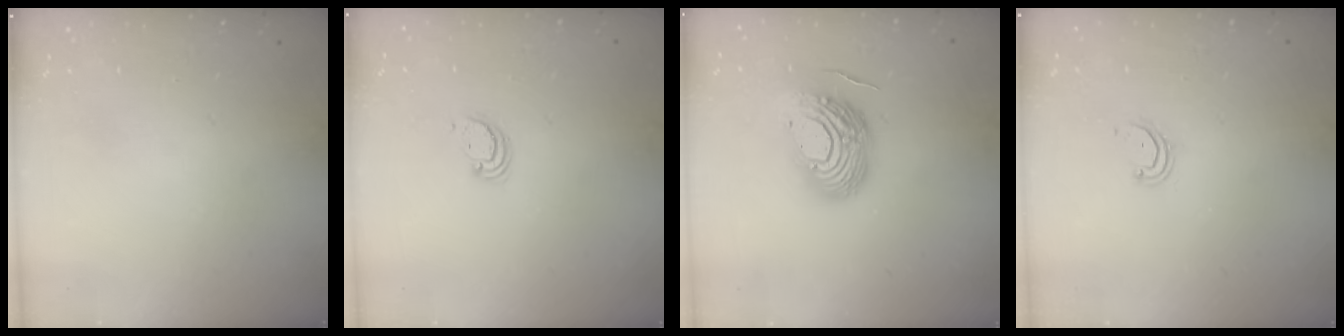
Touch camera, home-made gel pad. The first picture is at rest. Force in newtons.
{"total": 2.6, "press": 2.6, "slide": 0.2}
{"total": 13.9, "press": 13.8, "slide": 1.6}
{"total": 3.1, "press": 3.1, "slide": 0.2}